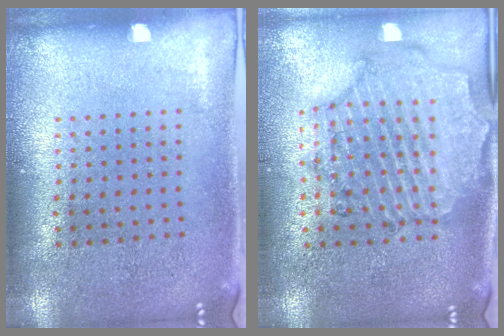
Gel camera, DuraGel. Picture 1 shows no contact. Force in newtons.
{"total": 1.6, "press": 1.6, "slide": 0.3}